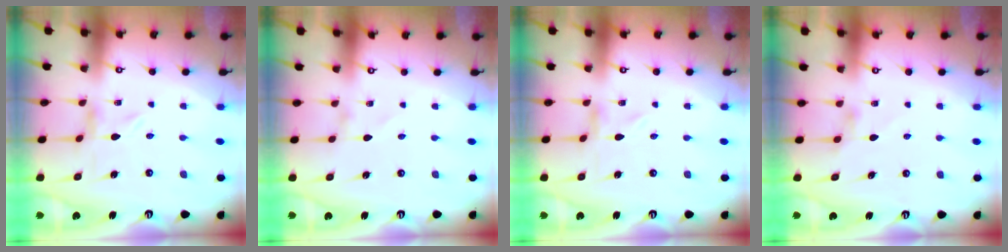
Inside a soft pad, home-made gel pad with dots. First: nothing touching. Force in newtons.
{"total": 1.0, "press": 1.0, "slide": 0.0}
{"total": 0.0}
{"total": 2.0, "press": 2.0, "slide": 0.4}